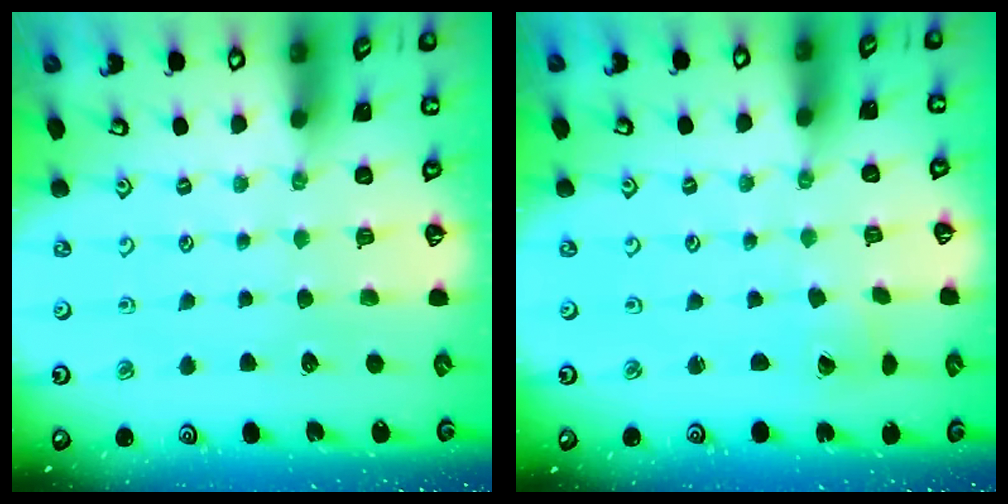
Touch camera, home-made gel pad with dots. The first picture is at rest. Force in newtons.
{"total": 1.5, "press": 1.5, "slide": 0.0}